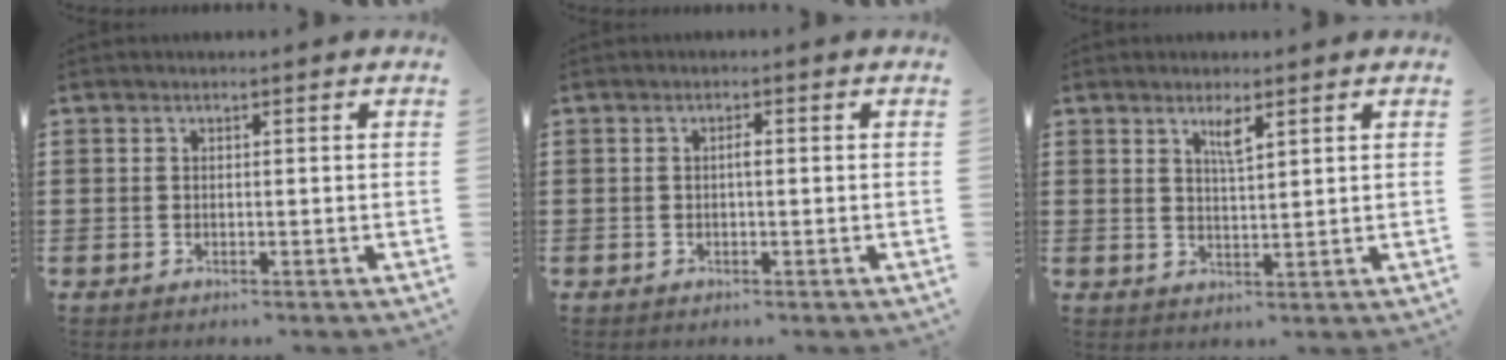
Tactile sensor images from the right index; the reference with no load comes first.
{"total": 1.1, "force": [-0.1, 0.2, 1.0], "torque": [-0.021, -0.001, -0.002]}
{"total": 2.7, "force": [1.7, 0.5, 2.1], "torque": [-0.036, -0.001, 0.026]}